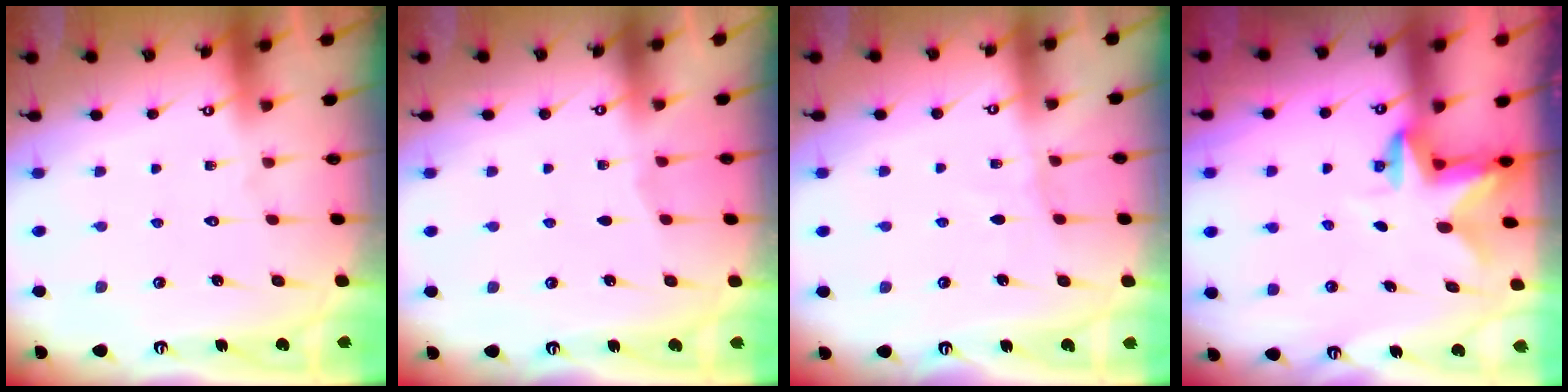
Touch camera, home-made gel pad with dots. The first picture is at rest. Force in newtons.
{"total": 1.4, "press": 1.4, "slide": 0.3}
{"total": 3.2, "press": 3.2, "slide": 0.4}
{"total": 2.7, "press": 2.6, "slide": 0.5}